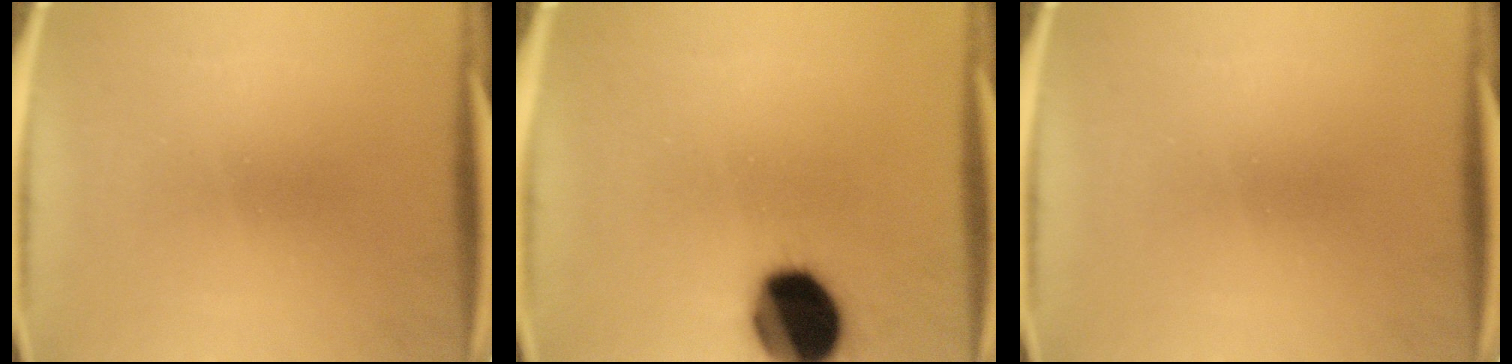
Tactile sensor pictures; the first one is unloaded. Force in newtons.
{"total": 17.6}
{"total": 0.0}